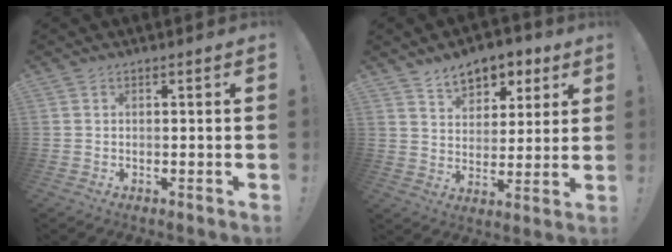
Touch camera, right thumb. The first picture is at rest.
{"total": 9.6, "force": [6.5, 6.0, 3.7], "torque": [-0.041, -0.045, 0.120]}